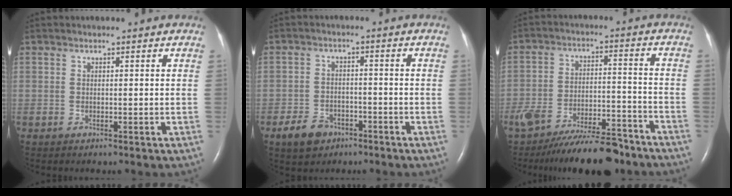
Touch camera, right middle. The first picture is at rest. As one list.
[{"total": 5.2, "force": [-3.3, 3.4, 2.1], "torque": [-0.047, 0.002, -0.051]}, {"total": 15.2, "force": [-12.8, 3.6, 7.3], "torque": [-0.122, 0.004, -0.202]}]